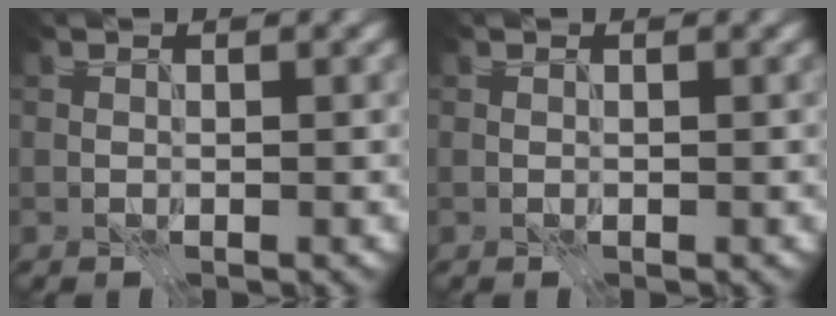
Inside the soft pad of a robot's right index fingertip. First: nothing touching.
{"total": 0.0}